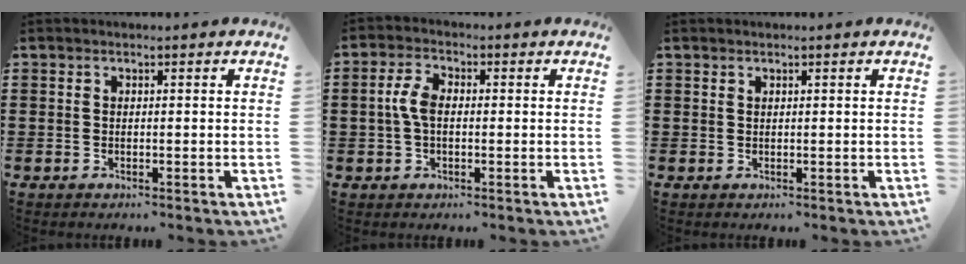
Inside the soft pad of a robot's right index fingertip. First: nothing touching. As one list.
[{"total": 4.3, "force": [0.1, 2.4, 3.6], "torque": [-0.087, 0.004, -0.005]}, {"total": 0.5, "force": [0.4, 0.3, 0.1], "torque": [-0.002, 0.002, 0.008]}]